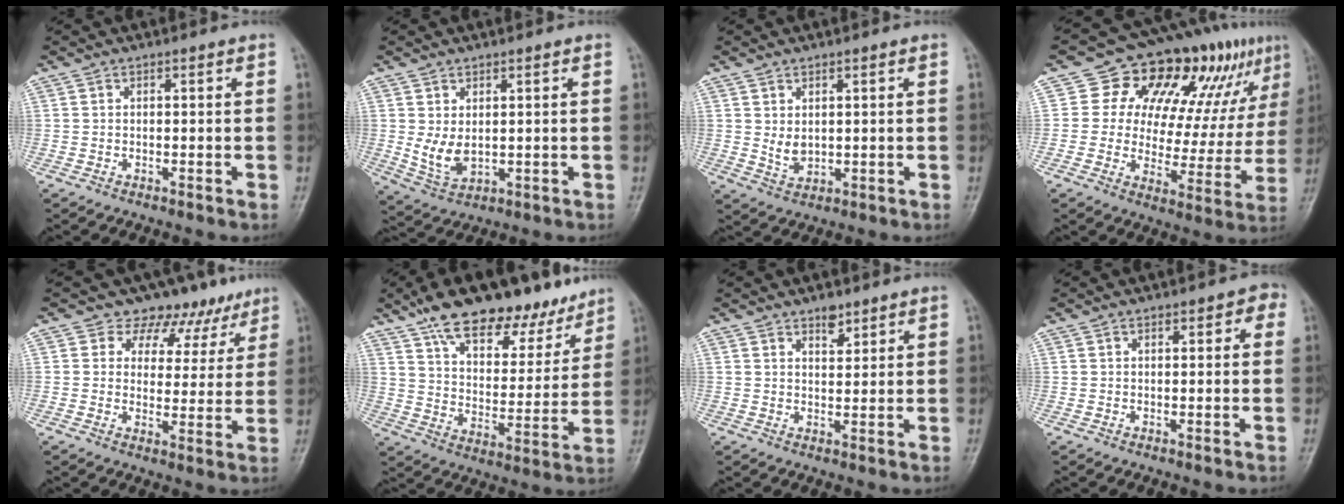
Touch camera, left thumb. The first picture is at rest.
{"total": 6.0, "force": [0.7, 3.5, 4.8], "torque": [-0.081, -0.011, 0.028]}
{"total": 3.8, "force": [0.8, 2.3, 2.9], "torque": [-0.043, -0.011, 0.023]}
{"total": 20.6, "force": [9.9, 11.1, 14.2], "torque": [-0.129, -0.009, 0.140]}
{"total": 9.9, "force": [7.5, 6.2, 1.6], "torque": [0.021, -0.038, 0.085]}
{"total": 21.4, "force": [15.4, 9.5, 11.4], "torque": [-0.137, -0.052, 0.247]}
{"total": 3.1, "force": [2.2, 1.4, 1.7], "torque": [-0.016, -0.014, 0.036]}
{"total": 3.7, "force": [1.1, 1.9, 3.0], "torque": [-0.027, 0.013, 0.009]}